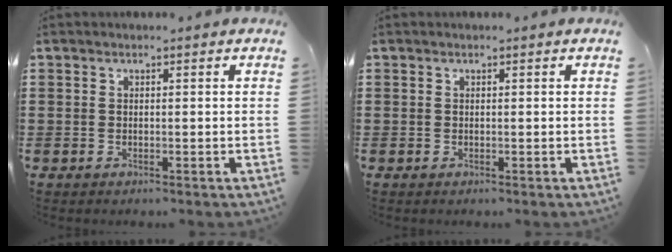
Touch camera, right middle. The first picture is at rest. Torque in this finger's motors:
{"motor_torque": [-0.31, -0.31, 0.03, -0.01]}